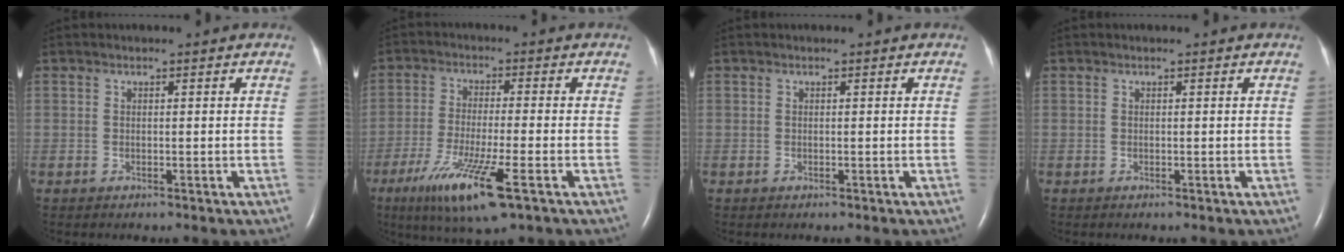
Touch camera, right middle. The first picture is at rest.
{"total": 11.3, "force": [-5.7, 0.8, 9.8], "torque": [-0.191, -0.035, -0.097]}
{"total": 0.0}
{"total": 0.0}